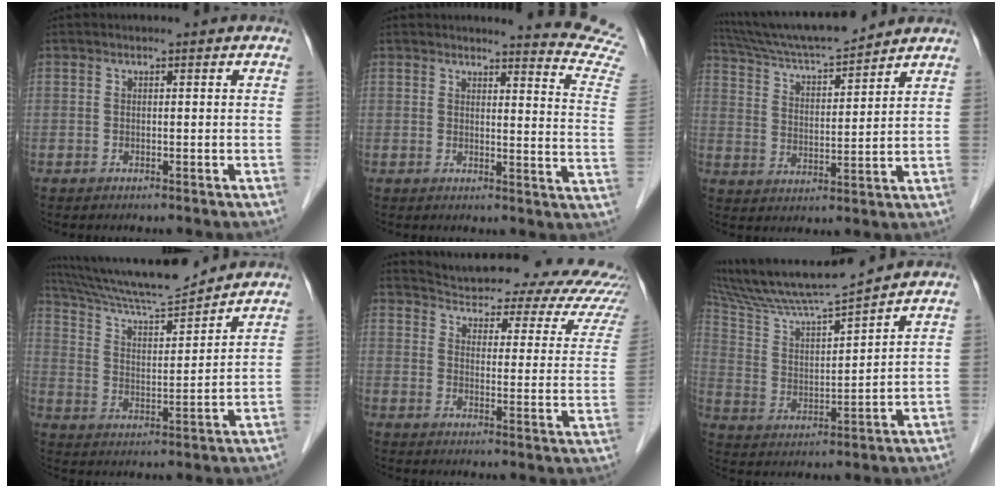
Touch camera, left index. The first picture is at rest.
{"total": 12.3, "force": [12.1, -1.4, 1.3], "torque": [-0.001, -0.142, 0.100]}
{"total": 13.8, "force": [12.8, 0.6, 5.2], "torque": [-0.099, 0.008, 0.223]}
{"total": 13.8, "force": [12.9, -0.2, 4.9], "torque": [-0.096, 0.000, 0.224]}
{"total": 20.4, "force": [18.6, 5.2, 6.4], "torque": [-0.068, -0.049, 0.202]}
{"total": 12.1, "force": [11.2, -1.4, 4.5], "torque": [-0.094, 0.001, 0.210]}